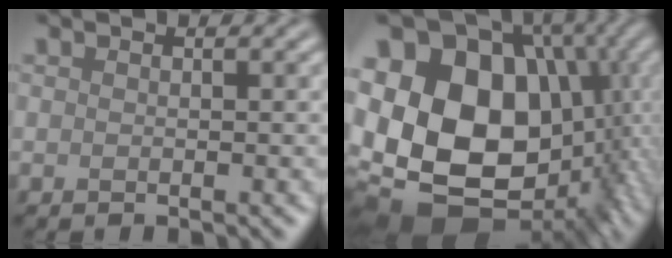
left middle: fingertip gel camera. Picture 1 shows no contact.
{"total": 20.9, "force": [-1.0, 16.1, 13.3], "torque": [-0.264, -0.017, 0.001]}